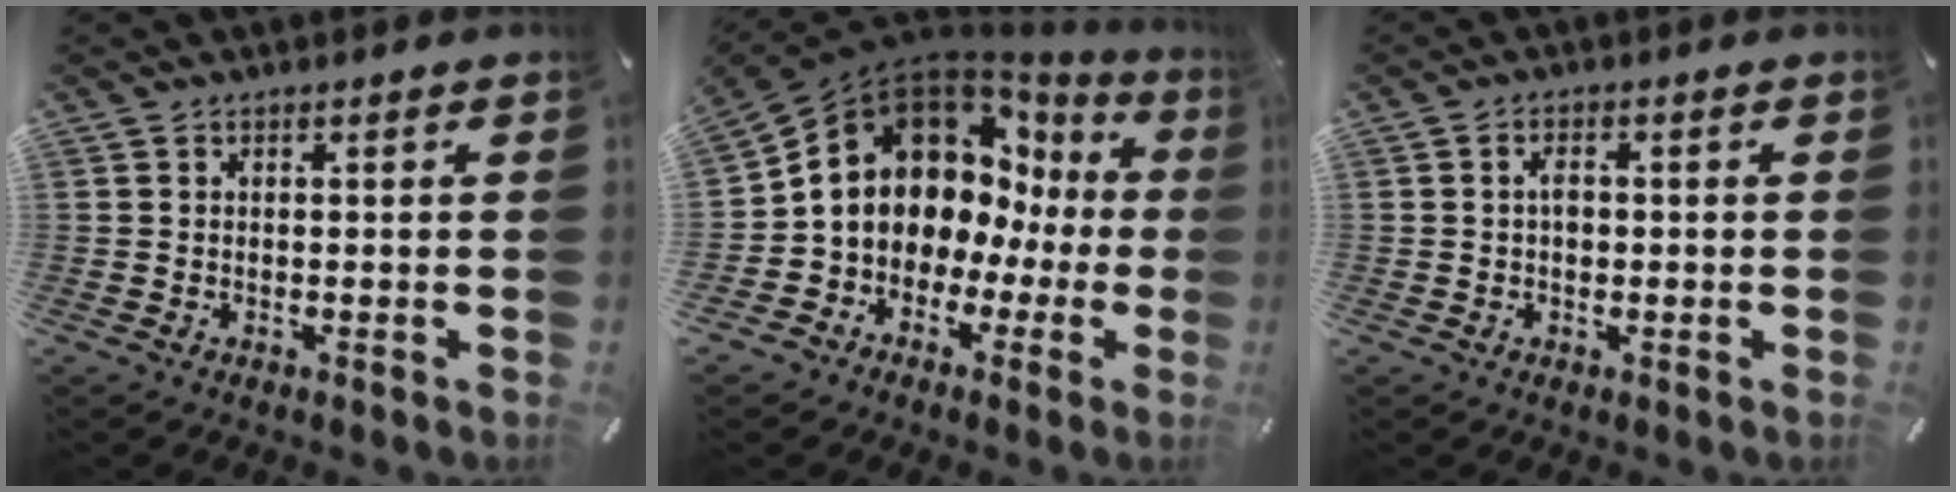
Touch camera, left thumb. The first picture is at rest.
{"total": 13.0, "force": [4.3, 10.5, 6.3], "torque": [-0.110, -0.047, 0.082]}
{"total": 2.6, "force": [0.0, 1.7, 1.9], "torque": [-0.031, 0.002, -0.003]}